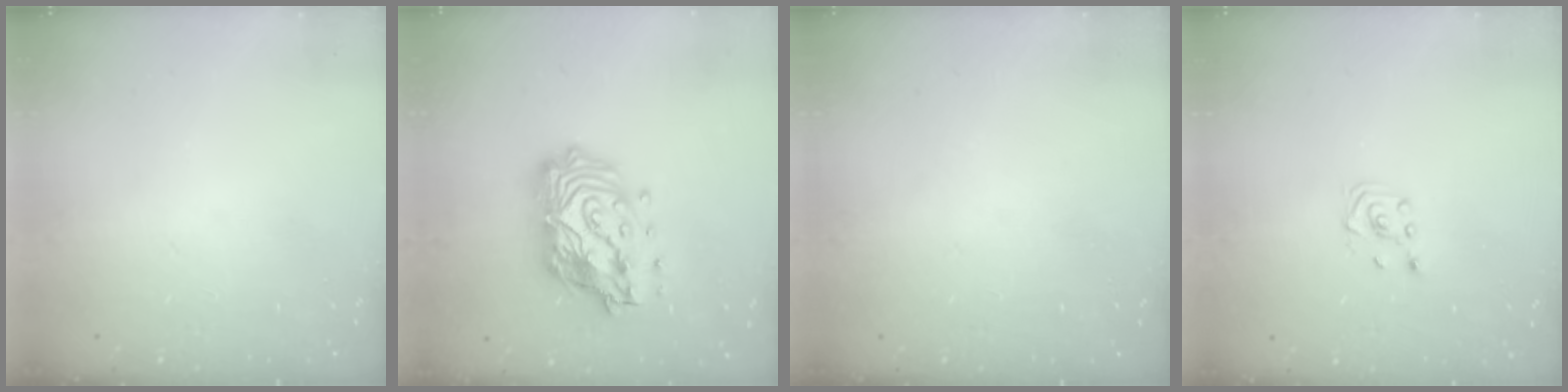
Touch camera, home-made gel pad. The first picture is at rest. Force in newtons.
{"total": 18.6, "press": 18.5, "slide": 1.9}
{"total": 0.0}
{"total": 2.3, "press": 2.2, "slide": 0.8}